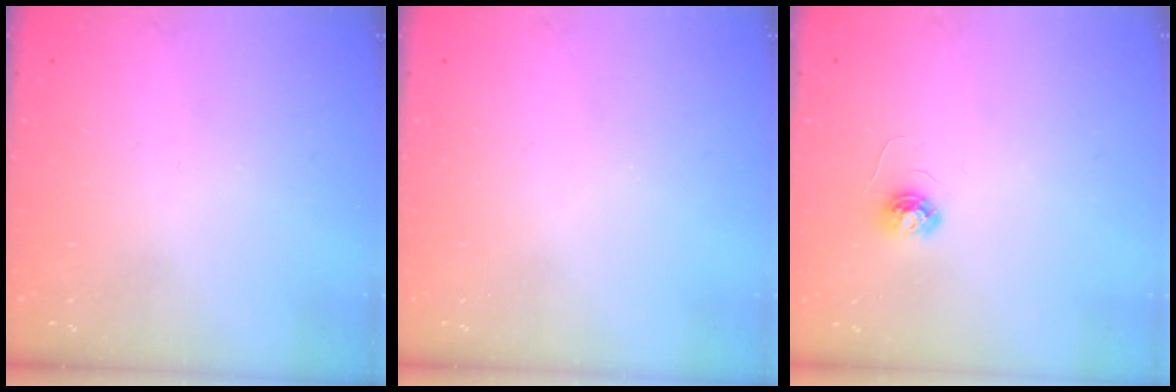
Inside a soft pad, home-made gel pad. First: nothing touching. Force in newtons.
{"total": 0.0}
{"total": 4.0, "press": 4.0, "slide": 0.3}